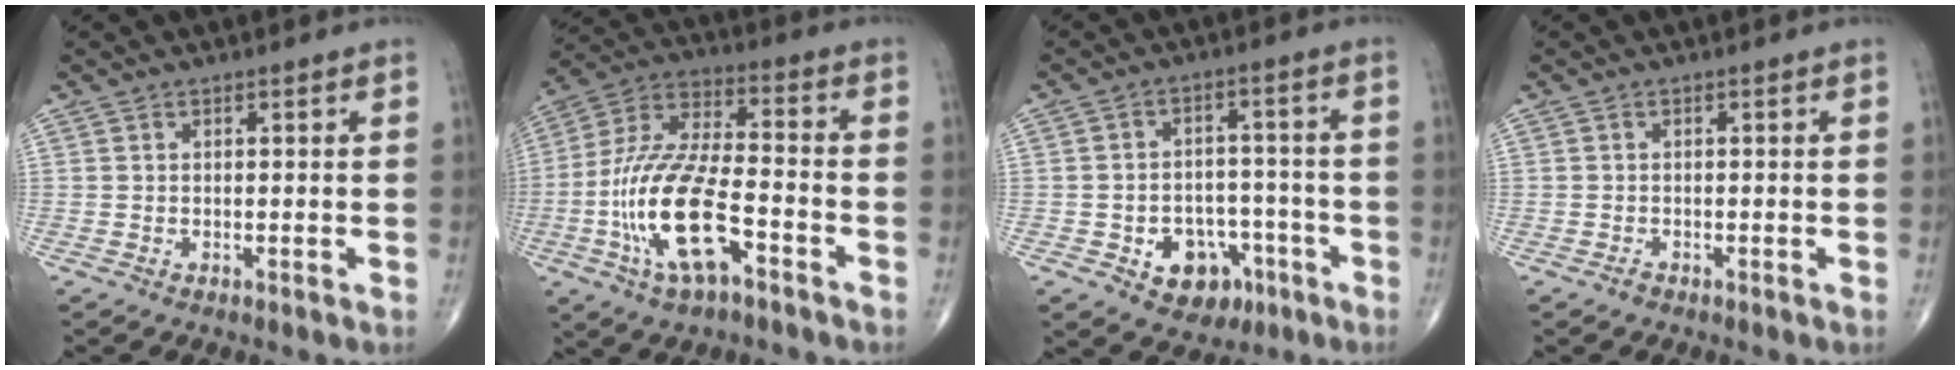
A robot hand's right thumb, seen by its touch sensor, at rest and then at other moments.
{"total": 18.2, "force": [-6.4, 7.1, 15.5], "torque": [-0.321, 0.037, -0.116]}
{"total": 10.1, "force": [-4.5, 7.5, 5.1], "torque": [-0.035, 0.039, -0.056]}
{"total": 0.8, "force": [-0.6, 0.4, 0.2], "torque": [-0.005, 0.000, -0.014]}